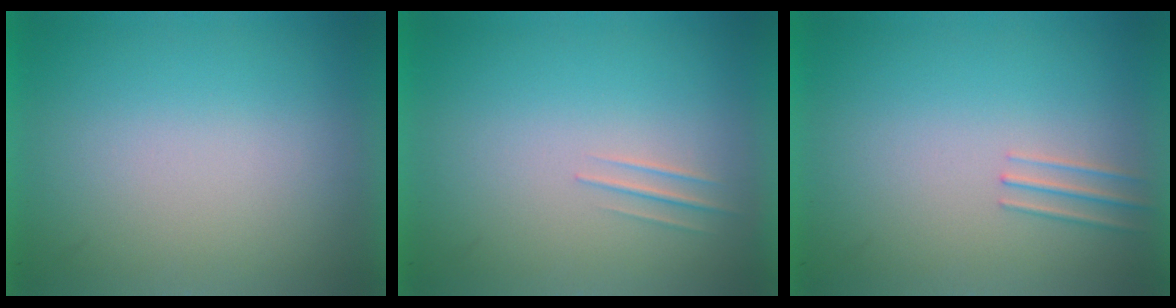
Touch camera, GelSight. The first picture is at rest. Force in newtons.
{"total": 1.0}
{"total": 1.0}